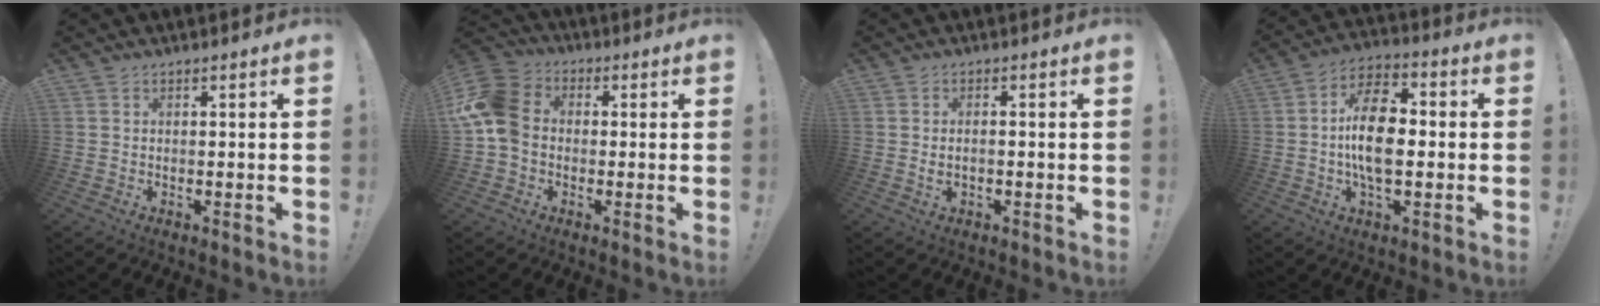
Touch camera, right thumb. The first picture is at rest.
{"total": 13.4, "force": [-0.4, 10.5, 8.3], "torque": [-0.169, 0.023, -0.006]}
{"total": 1.8, "force": [-0.7, 0.4, 1.7], "torque": [-0.027, 0.001, -0.012]}
{"total": 14.4, "force": [-1.0, 7.8, 12.1], "torque": [-0.212, 0.010, -0.021]}